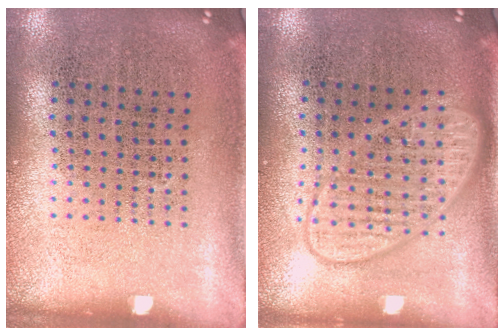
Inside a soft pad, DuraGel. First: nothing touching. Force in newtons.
{"total": 2.7, "press": 2.7, "slide": 0.4}